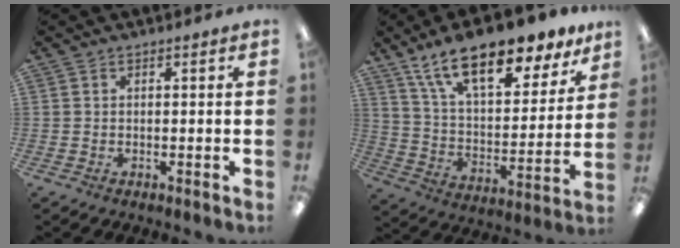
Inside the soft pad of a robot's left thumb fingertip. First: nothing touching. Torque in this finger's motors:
{"motor_torque": [0.63, 0.68, 1.51, -1.26, 0.16]}